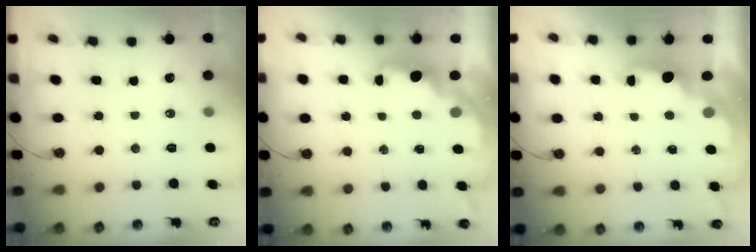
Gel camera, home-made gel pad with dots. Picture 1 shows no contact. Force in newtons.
{"total": 2.0, "press": 1.9, "slide": 0.8}
{"total": 2.1, "press": 2.0, "slide": 0.7}